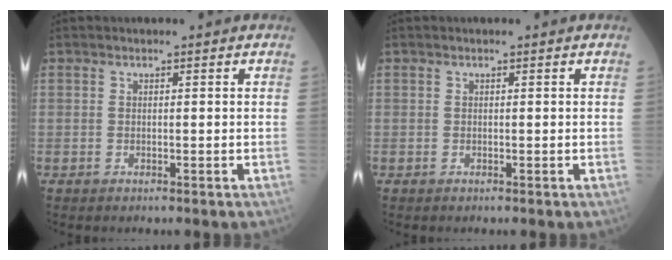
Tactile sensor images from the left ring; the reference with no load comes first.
{"total": 0.0}